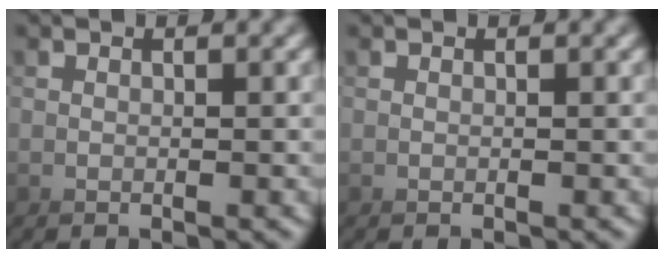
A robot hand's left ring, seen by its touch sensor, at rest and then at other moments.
{"total": 0.0}